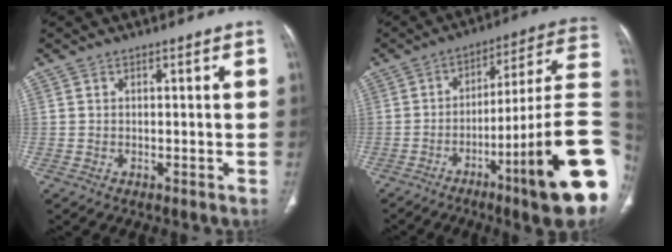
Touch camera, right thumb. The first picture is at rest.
{"total": 22.7, "force": [-7.1, 1.9, 21.5], "torque": [-0.257, 0.025, -0.109]}